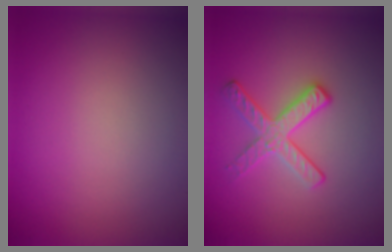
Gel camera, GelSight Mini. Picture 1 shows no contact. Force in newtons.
{"total": 2.8, "press": 2.7, "slide": 0.7}